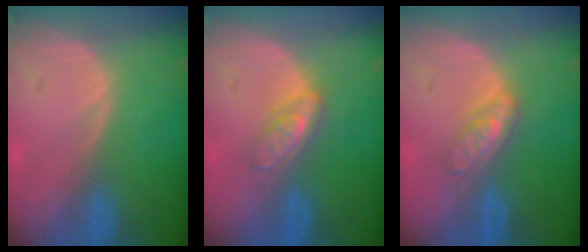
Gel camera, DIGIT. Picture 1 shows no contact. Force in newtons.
{"total": 4.7, "press": 4.2, "slide": 2.2}
{"total": 4.5, "press": 4.0, "slide": 2.0}